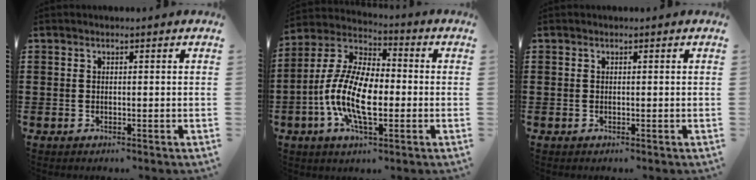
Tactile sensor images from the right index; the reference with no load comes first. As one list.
[{"total": 12.3, "force": [-3.4, 5.5, 10.5], "torque": [-0.253, -0.010, -0.071]}, {"total": 0.0}]